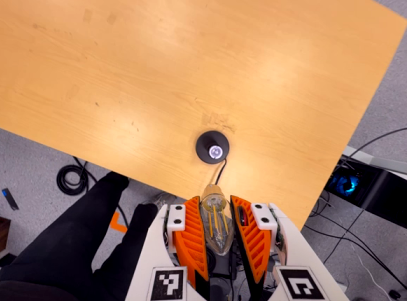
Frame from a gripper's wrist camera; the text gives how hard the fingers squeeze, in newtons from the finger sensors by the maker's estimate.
{"total": 13.4, "left": 14.1, "right": 12.8}